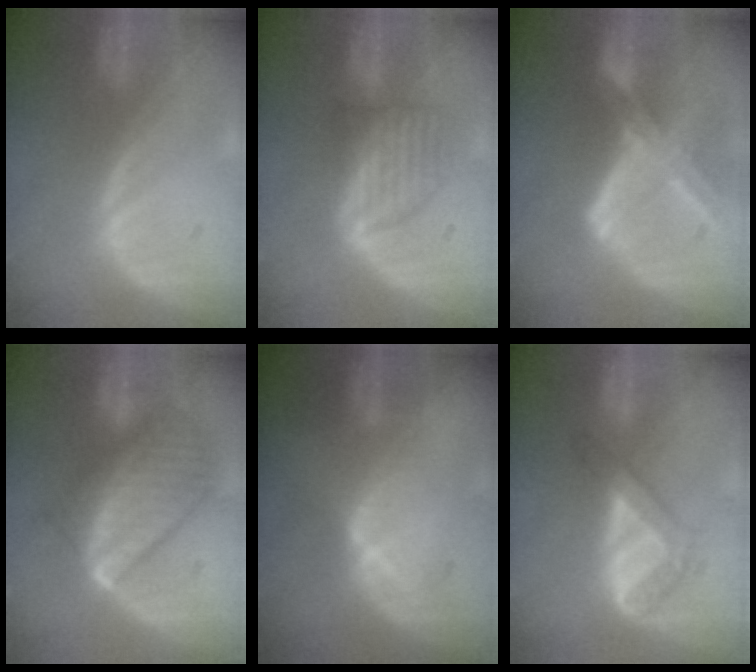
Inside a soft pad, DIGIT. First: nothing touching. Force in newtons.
{"total": 5.9, "press": 5.6, "slide": 1.8}
{"total": 8.3, "press": 7.3, "slide": 4.0}
{"total": 10.2, "press": 10.2, "slide": 0.8}
{"total": 4.1, "press": 4.0, "slide": 0.9}
{"total": 4.4, "press": 4.2, "slide": 1.3}